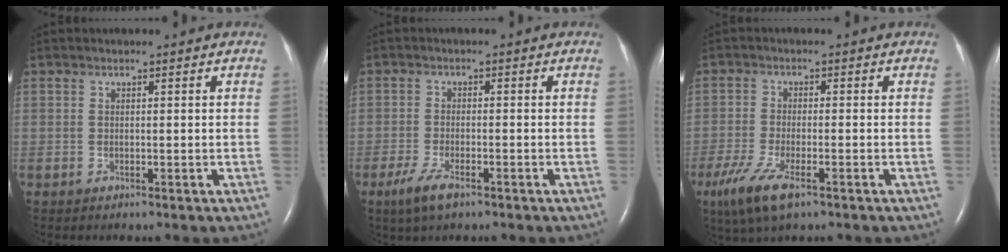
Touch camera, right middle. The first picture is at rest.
{"total": 4.2, "force": [-2.7, 1.1, 3.1], "torque": [-0.074, -0.008, -0.049]}
{"total": 7.4, "force": [-4.3, 1.8, 5.8], "torque": [-0.118, -0.019, -0.075]}